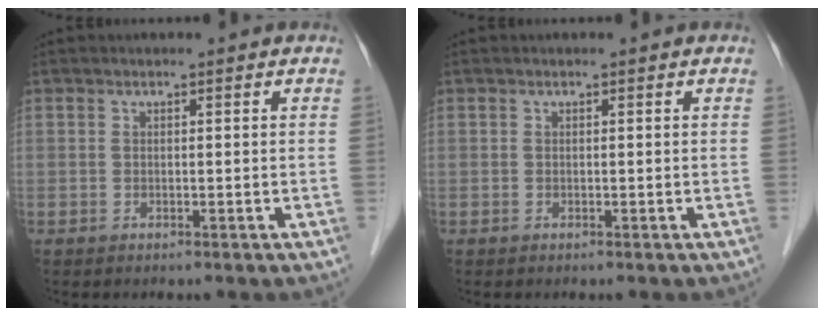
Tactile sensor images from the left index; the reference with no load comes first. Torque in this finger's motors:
{"motor_torque": [0.00, 0.00, 0.00, 0.00]}